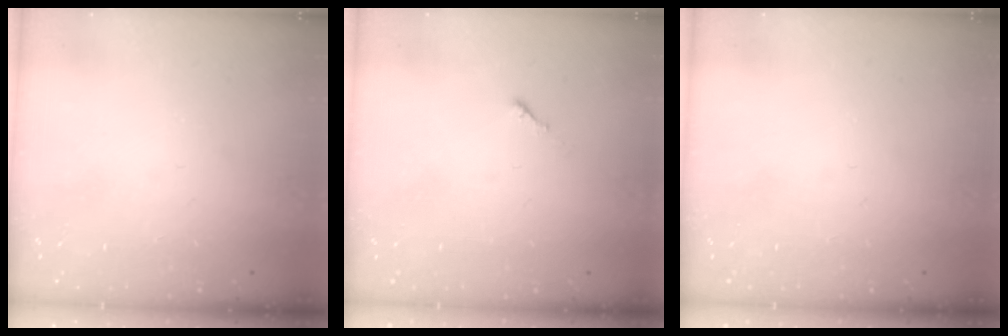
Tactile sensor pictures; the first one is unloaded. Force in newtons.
{"total": 0.0}
{"total": 0.0}